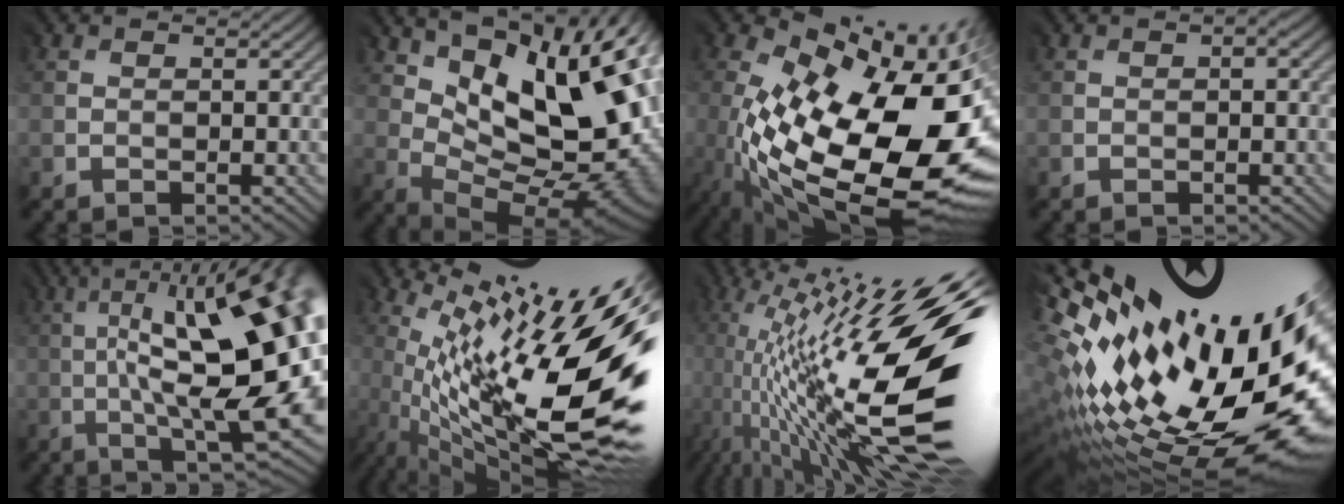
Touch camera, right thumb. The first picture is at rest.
{"total": 17.7, "force": [6.0, 7.8, 14.7], "torque": [-0.220, 0.034, 0.100]}
{"total": 19.6, "force": [-3.9, 9.5, 16.7], "torque": [-0.313, -0.053, -0.045]}
{"total": 0.6, "force": [-0.1, 0.3, 0.5], "torque": [-0.001, -0.001, 0.001]}
{"total": 19.1, "force": [0.8, 5.8, 18.1], "torque": [-0.260, 0.028, 0.013]}
{"total": 18.5, "force": [-0.6, 4.5, 17.9], "torque": [-0.277, -0.021, -0.003]}
{"total": 19.7, "force": [-0.1, 6.0, 18.8], "torque": [-0.342, -0.006, -0.010]}
{"total": 19.8, "force": [3.5, 8.9, 17.4], "torque": [-0.280, -0.035, 0.090]}